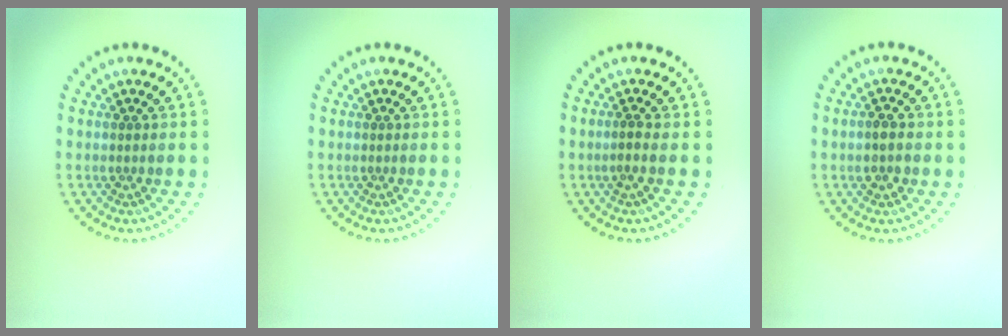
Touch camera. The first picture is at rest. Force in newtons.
{"total": 0.0}
{"total": 1.0, "press": 0.7, "slide": 0.7}
{"total": 1.8, "press": 1.8, "slide": 0.0}